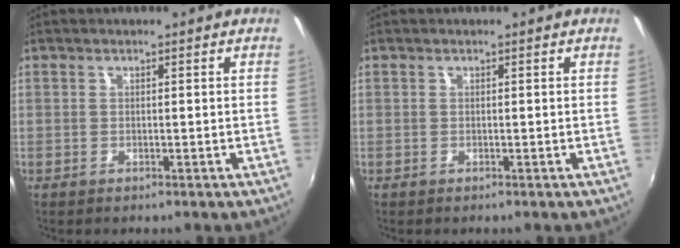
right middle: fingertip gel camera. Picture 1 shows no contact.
{"total": 0.0}